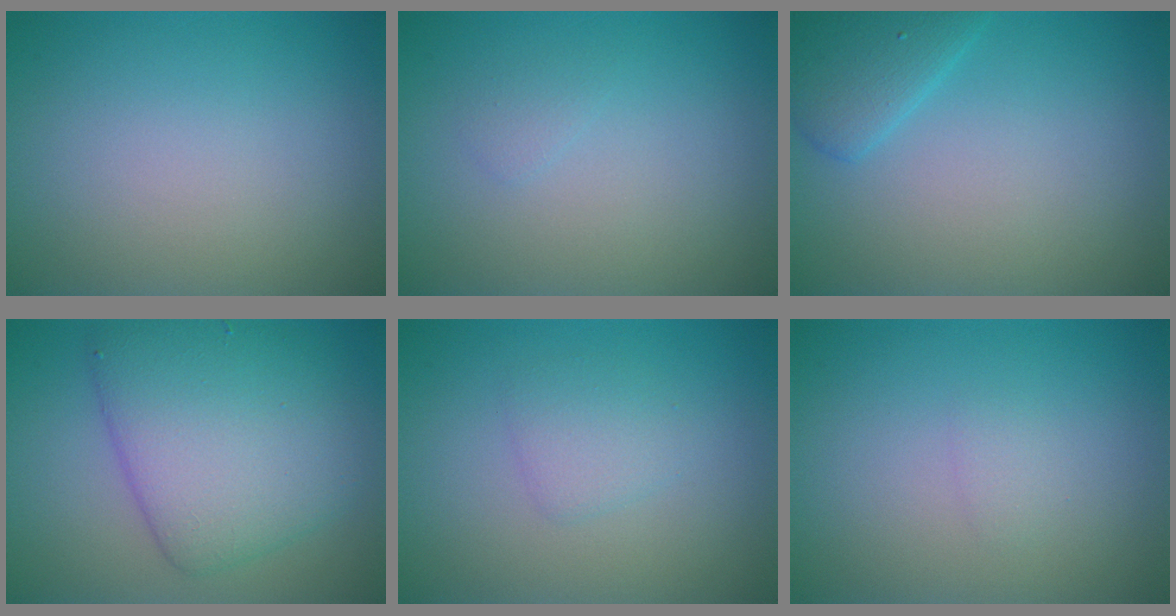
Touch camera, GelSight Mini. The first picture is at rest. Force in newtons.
{"total": 0.7, "press": 0.7, "slide": 0.1}
{"total": 2.9, "press": 2.9, "slide": 0.1}
{"total": 7.6, "press": 7.6, "slide": 0.2}
{"total": 1.6, "press": 1.6, "slide": 0.0}
{"total": 0.7, "press": 0.7, "slide": 0.0}